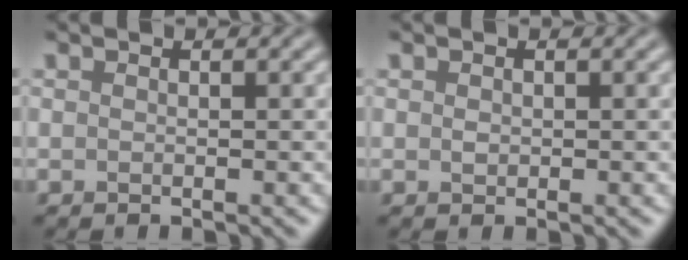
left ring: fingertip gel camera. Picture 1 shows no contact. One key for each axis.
{"total": 0.5, "fx": 0.1, "fy": 0.4, "fz": 0.3, "tx": -0.005, "ty": -0.001, "tz": 0.001}